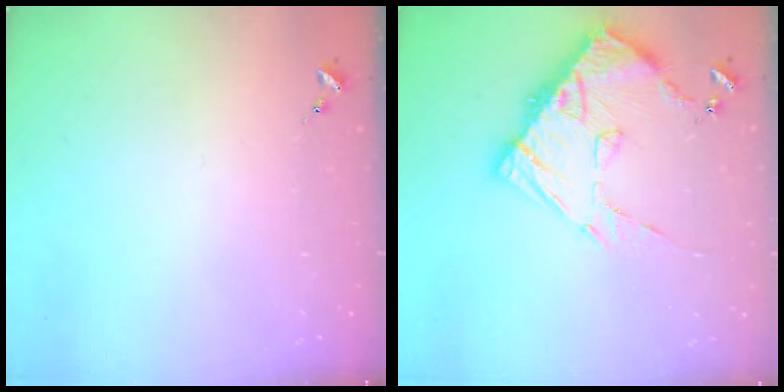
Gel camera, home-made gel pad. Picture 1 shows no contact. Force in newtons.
{"total": 14.4, "press": 14.3, "slide": 1.4}